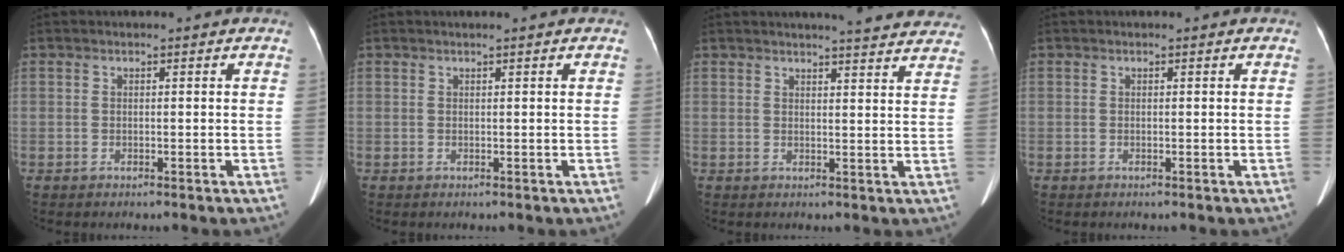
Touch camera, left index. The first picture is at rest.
{"total": 0.6, "force": [0.4, -0.1, 0.3], "torque": [-0.008, 0.002, 0.014]}
{"total": 12.9, "force": [12.1, 1.4, 4.4], "torque": [-0.038, -0.014, 0.120]}
{"total": 0.0}